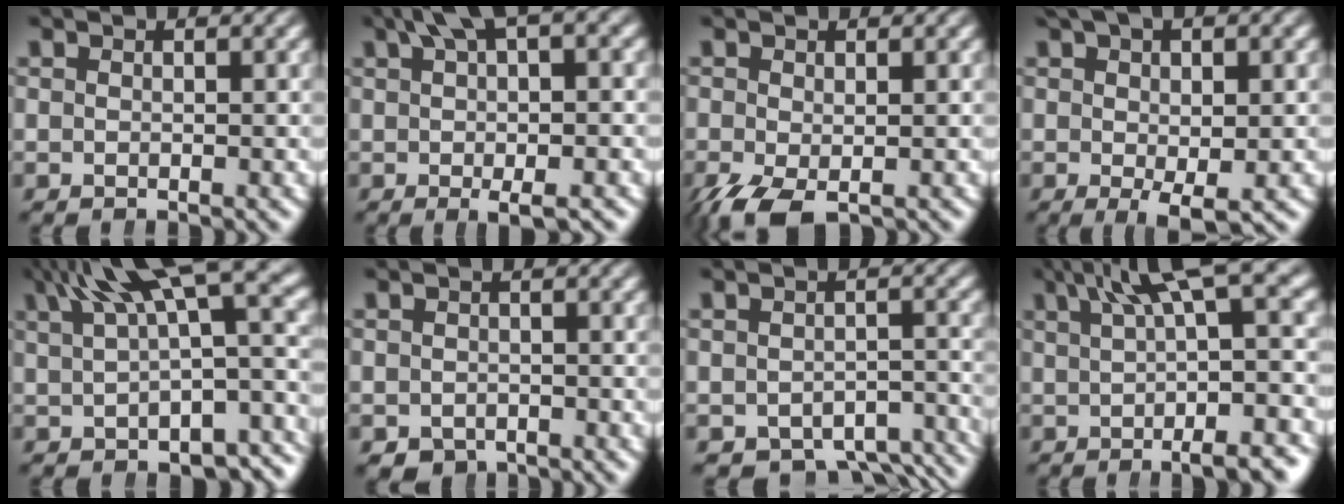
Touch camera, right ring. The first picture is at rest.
{"total": 4.7, "force": [1.1, 0.6, 4.5], "torque": [-0.068, 0.010, 0.018]}
{"total": 3.7, "force": [-2.3, 1.8, 2.3], "torque": [-0.057, -0.034, -0.018]}
{"total": 4.0, "force": [-0.1, 1.2, 3.8], "torque": [-0.061, -0.010, 0.007]}
{"total": 7.8, "force": [1.3, 3.2, 7.1], "torque": [-0.088, 0.013, 0.028]}
{"total": 3.4, "force": [-2.3, 2.3, 0.8], "torque": [-0.025, -0.026, -0.025]}
{"total": 7.2, "force": [-6.0, 3.3, 2.3], "torque": [-0.016, -0.017, -0.090]}
{"total": 7.5, "force": [2.0, 1.4, 7.1], "torque": [-0.079, 0.032, 0.022]}